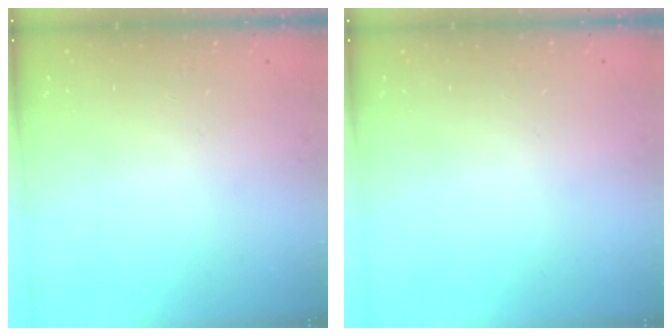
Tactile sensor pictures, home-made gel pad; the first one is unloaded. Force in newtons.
{"total": 0.0}